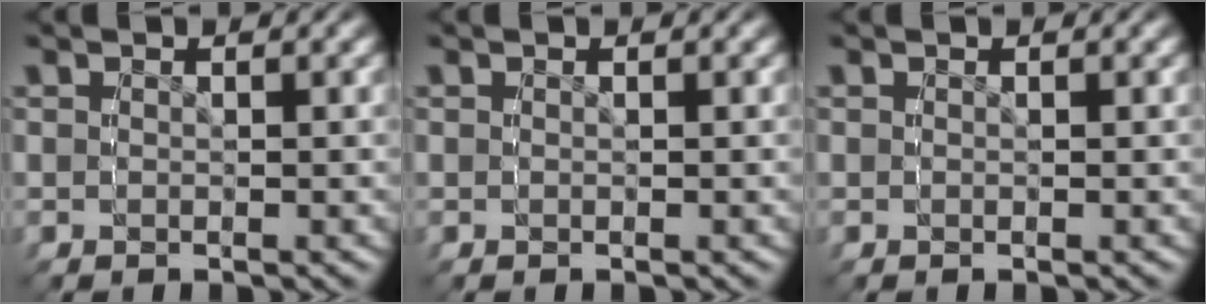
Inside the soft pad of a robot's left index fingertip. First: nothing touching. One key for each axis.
{"total": 0.0}
{"total": 0.0}